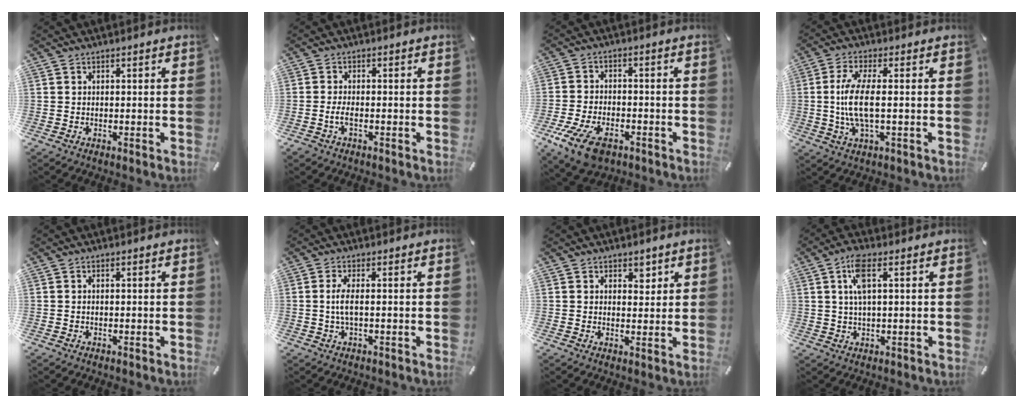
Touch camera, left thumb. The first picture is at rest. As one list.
[{"total": 2.9, "force": [-1.2, 1.2, 2.3], "torque": [-0.053, 0.001, -0.025]}, {"total": 10.0, "force": [-5.5, 5.7, 6.1], "torque": [-0.141, 0.014, -0.101]}, {"total": 9.9, "force": [0.0, 2.9, 9.5], "torque": [-0.207, -0.015, -0.007]}, {"total": 0.5, "force": [0.0, 0.3, 0.5], "torque": [-0.010, 0.000, -0.001]}, {"total": 4.1, "force": [0.0, 0.8, 4.1], "torque": [-0.089, -0.009, -0.007]}, {"total": 2.9, "force": [1.7, 2.1, 1.2], "torque": [0.007, -0.010, 0.022]}, {"total": 6.8, "force": [2.1, 2.5, 6.0], "torque": [-0.130, 0.005, 0.034]}]